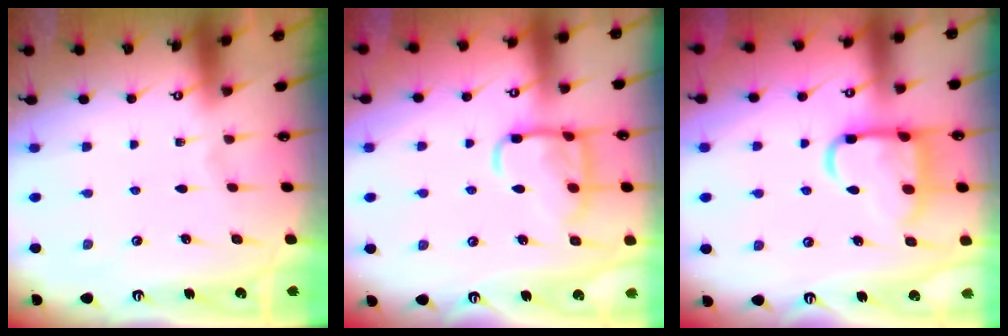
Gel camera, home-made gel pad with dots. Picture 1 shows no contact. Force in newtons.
{"total": 12.0, "press": 12.0, "slide": 1.0}
{"total": 13.8, "press": 13.7, "slide": 1.5}